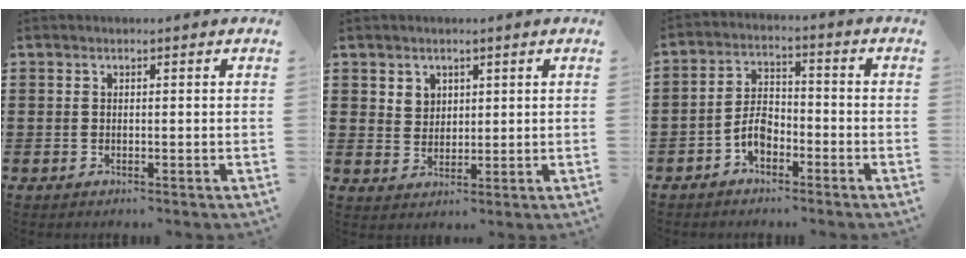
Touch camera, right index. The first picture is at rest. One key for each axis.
{"total": 2.9, "fx": 1.8, "fy": 2.2, "fz": 0.3, "tx": -0.015, "ty": 0.010, "tz": 0.034}
{"total": 4.6, "fx": -2.5, "fy": 2.5, "fz": 2.9, "tx": -0.066, "ty": 0.004, "tz": -0.051}